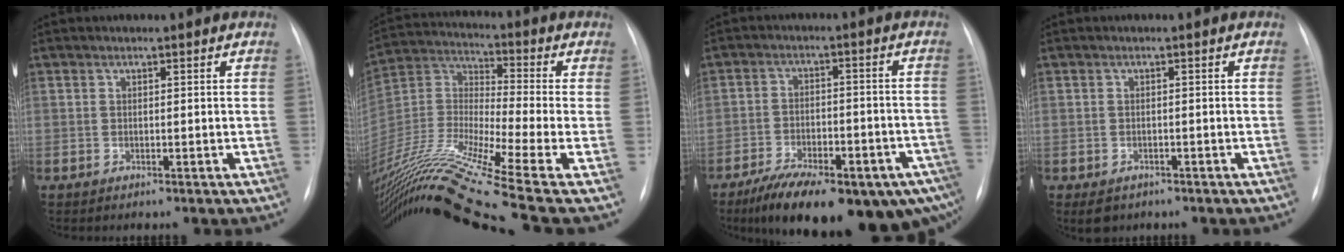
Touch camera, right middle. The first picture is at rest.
{"total": 22.3, "force": [-17.0, -2.1, 14.2], "torque": [-0.302, -0.020, -0.316]}
{"total": 22.2, "force": [-14.9, 8.0, 14.4], "torque": [-0.172, 0.006, -0.205]}
{"total": 3.1, "force": [-2.1, 2.1, 0.9], "torque": [-0.012, 0.000, -0.026]}